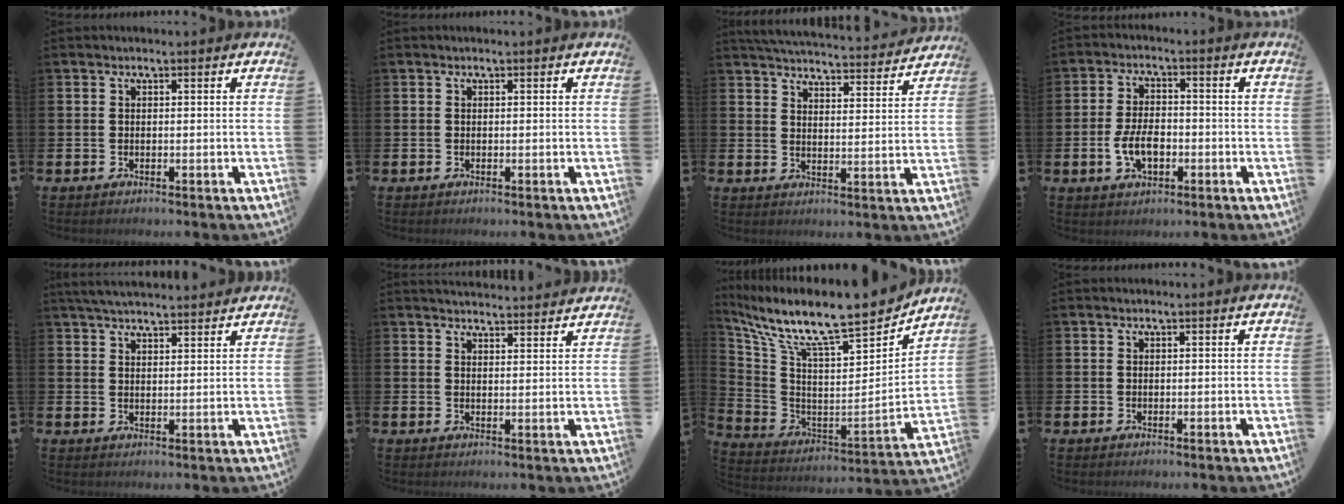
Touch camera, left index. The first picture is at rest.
{"total": 0.0}
{"total": 5.4, "force": [5.4, 0.3, 0.5], "torque": [-0.024, -0.044, 0.091]}
{"total": 5.0, "force": [-1.3, 2.9, 3.9], "torque": [-0.065, 0.001, -0.027]}
{"total": 4.3, "force": [4.2, 0.4, 0.7], "torque": [-0.019, -0.015, 0.077]}
{"total": 3.3, "force": [3.3, 0.1, -0.1], "torque": [-0.001, -0.021, 0.058]}
{"total": 12.4, "force": [10.7, 1.6, 6.0], "torque": [-0.141, -0.081, 0.175]}
{"total": 0.0}